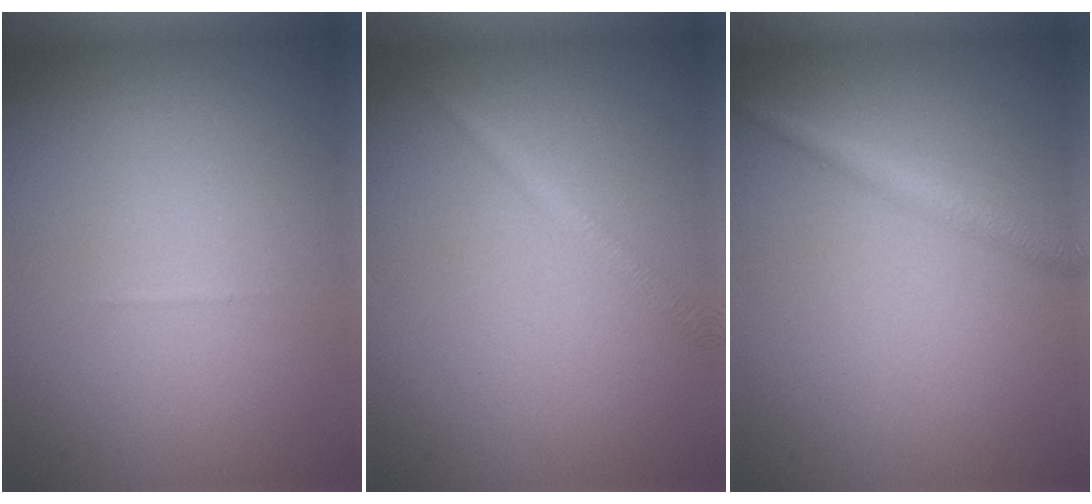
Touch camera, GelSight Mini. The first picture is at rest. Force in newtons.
{"total": 1.4, "press": 1.4, "slide": 0.1}
{"total": 2.0, "press": 2.0, "slide": 0.1}